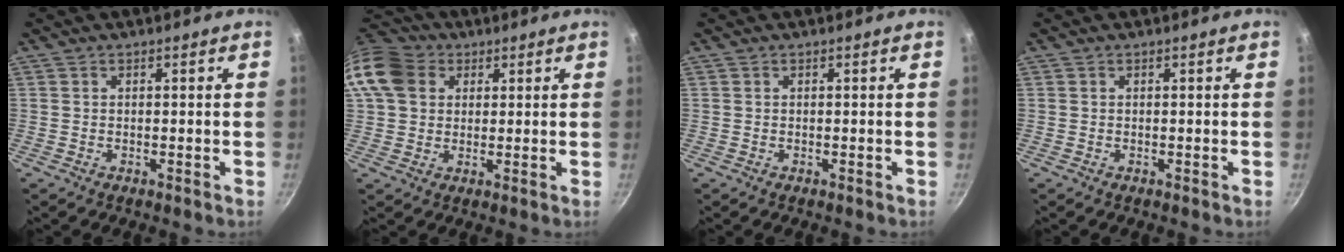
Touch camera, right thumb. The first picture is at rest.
{"total": 11.8, "force": [3.6, 9.5, 6.0], "torque": [-0.103, 0.015, 0.053]}
{"total": 0.0}
{"total": 0.0}